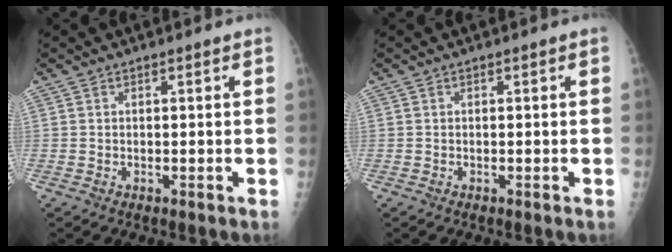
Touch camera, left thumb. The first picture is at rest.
{"total": 0.0}